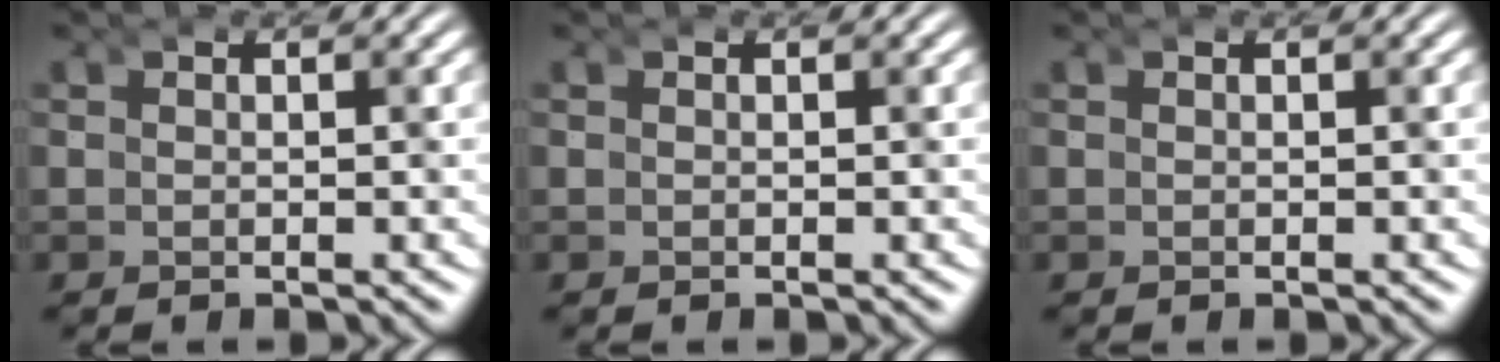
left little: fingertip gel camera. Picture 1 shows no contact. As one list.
[{"total": 0.0}, {"total": 0.0}]